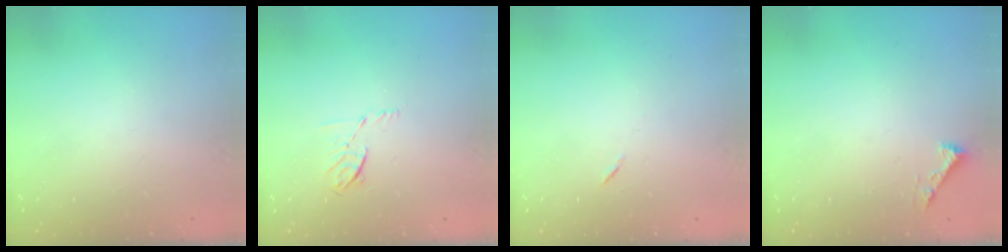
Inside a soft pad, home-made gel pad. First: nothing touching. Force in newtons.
{"total": 5.7, "press": 5.6, "slide": 1.2}
{"total": 4.9, "press": 4.5, "slide": 1.9}
{"total": 2.3, "press": 2.3, "slide": 0.3}